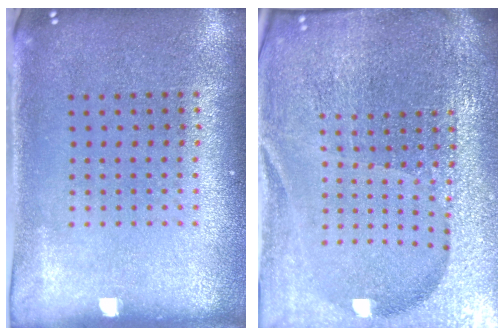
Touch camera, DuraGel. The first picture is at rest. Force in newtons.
{"total": 5.8, "press": 5.2, "slide": 2.6}